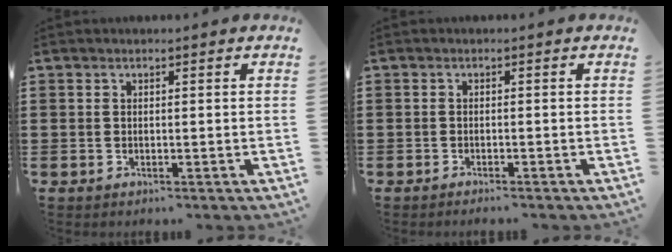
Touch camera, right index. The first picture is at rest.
{"total": 0.9, "force": [-0.9, -0.2, 0.1], "torque": [-0.004, -0.002, -0.019]}